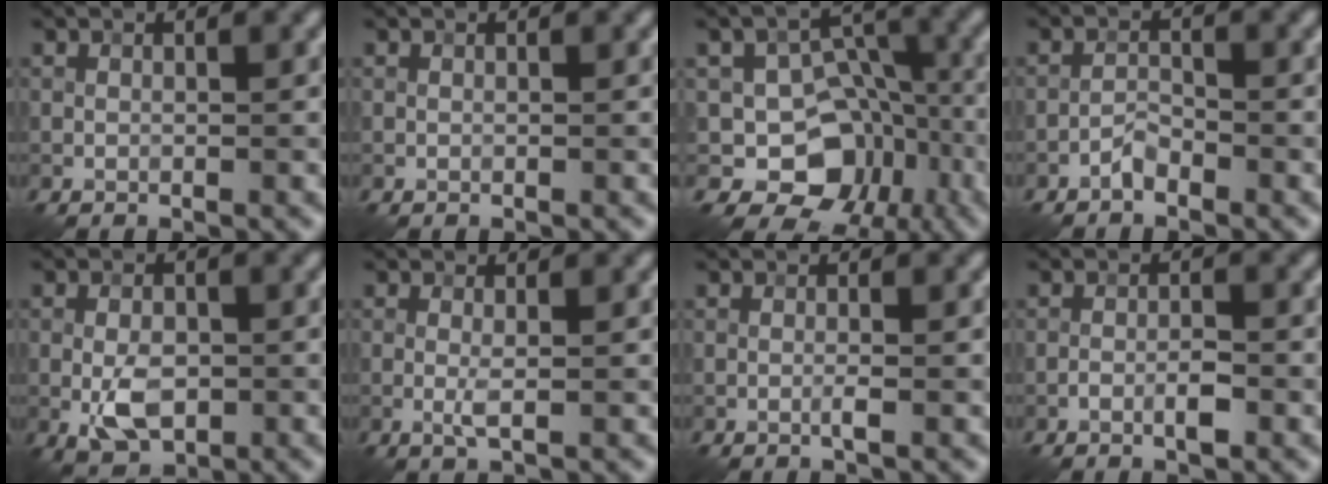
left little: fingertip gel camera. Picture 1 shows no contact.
{"total": 0.0}
{"total": 9.0, "force": [-2.8, 7.1, 4.8], "torque": [-0.051, 0.001, -0.052]}
{"total": 1.4, "force": [-1.1, 0.5, 0.6], "torque": [-0.009, 0.007, -0.025]}
{"total": 4.0, "force": [-1.0, 2.4, 3.1], "torque": [-0.056, -0.001, -0.018]}
{"total": 1.3, "force": [-0.1, 0.1, 1.3], "torque": [-0.029, -0.001, -0.003]}
{"total": 0.8, "force": [-0.3, 0.0, 0.7], "torque": [-0.015, 0.001, -0.008]}
{"total": 1.9, "force": [-1.0, 0.6, 1.6], "torque": [-0.030, 0.003, -0.021]}